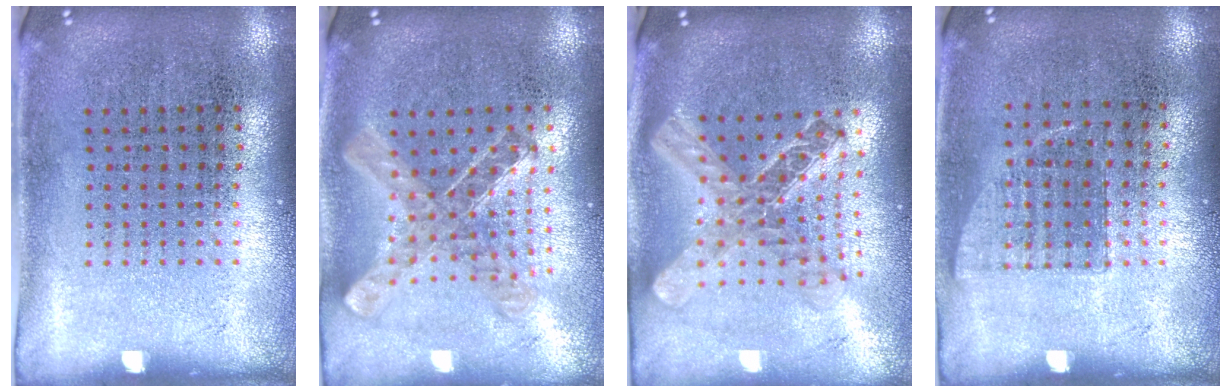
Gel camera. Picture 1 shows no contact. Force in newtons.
{"total": 1.0, "press": 1.0, "slide": 0.1}
{"total": 2.1, "press": 1.7, "slide": 1.3}
{"total": 0.7, "press": 0.6, "slide": 0.2}